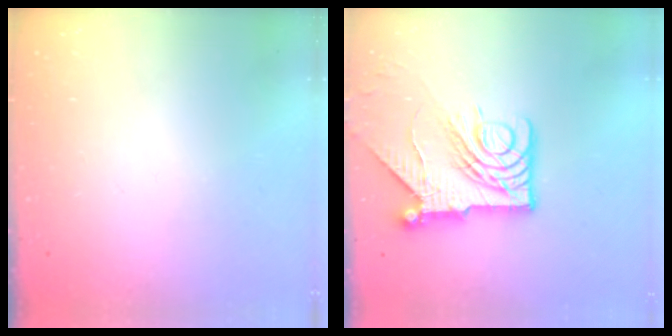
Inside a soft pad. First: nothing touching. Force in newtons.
{"total": 14.5, "press": 14.4, "slide": 1.7}